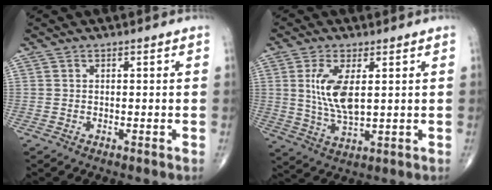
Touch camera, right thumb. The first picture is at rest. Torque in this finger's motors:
{"motor_torque": [-0.08, 0.41, 1.03, 0.34, 0.14]}